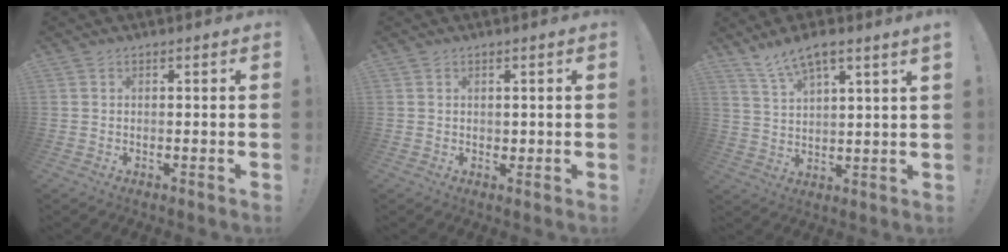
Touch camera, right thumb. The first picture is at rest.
{"total": 1.2, "force": [0.5, 1.1, 0.2], "torque": [-0.001, 0.002, 0.008]}
{"total": 6.8, "force": [5.5, 0.7, 4.0], "torque": [-0.087, -0.023, 0.100]}